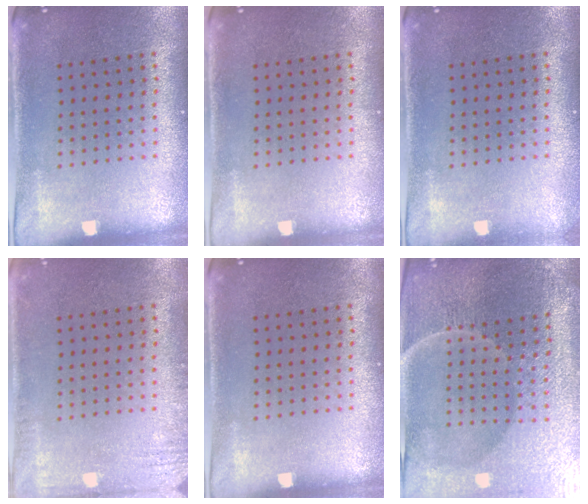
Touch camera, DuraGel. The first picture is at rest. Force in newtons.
{"total": 0.0}
{"total": 0.5, "press": 0.5, "slide": 0.1}
{"total": 1.7, "press": 1.7, "slide": 0.2}
{"total": 0.0}
{"total": 5.9, "press": 5.4, "slide": 2.3}